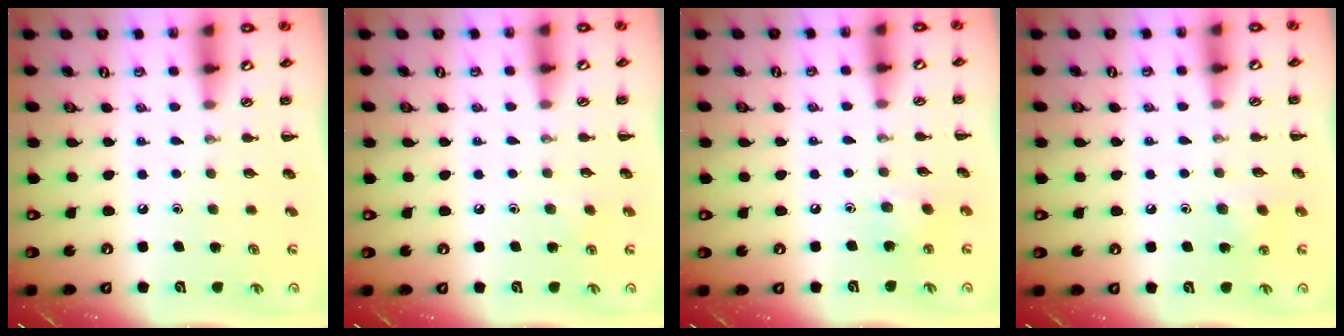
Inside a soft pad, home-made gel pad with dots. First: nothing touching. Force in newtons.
{"total": 3.7, "press": 3.5, "slide": 1.0}
{"total": 5.4, "press": 5.2, "slide": 1.4}
{"total": 6.2, "press": 6.0, "slide": 1.5}